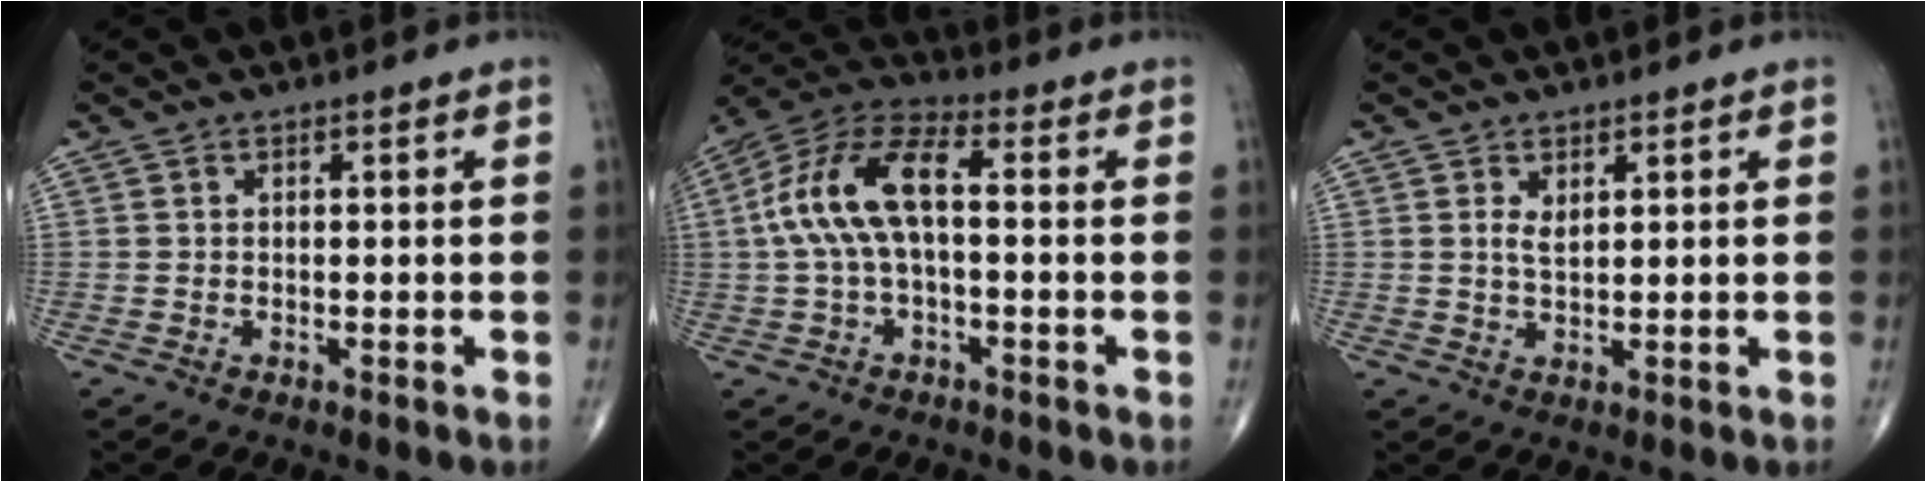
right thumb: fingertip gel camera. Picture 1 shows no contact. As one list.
[{"total": 13.1, "force": [0.5, 6.0, 11.7], "torque": [-0.244, 0.043, 0.001]}, {"total": 2.1, "force": [1.1, 1.0, 1.5], "torque": [-0.023, -0.011, 0.024]}]